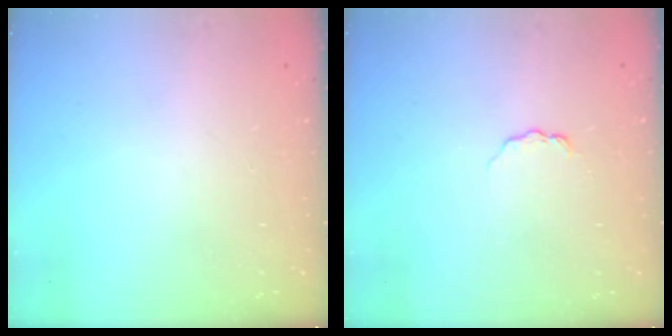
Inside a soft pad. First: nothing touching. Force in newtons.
{"total": 3.8, "press": 3.8, "slide": 0.4}